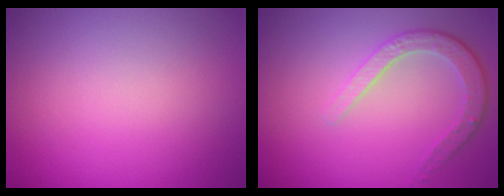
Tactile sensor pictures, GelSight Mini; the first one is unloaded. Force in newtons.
{"total": 3.5, "press": 2.8, "slide": 2.1}